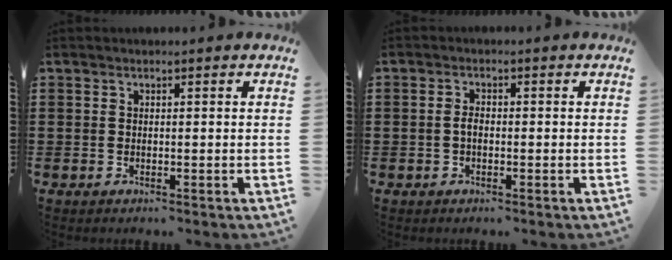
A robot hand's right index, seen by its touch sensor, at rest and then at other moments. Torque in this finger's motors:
{"motor_torque": [0.37, 0.35, 0.26, 0.06]}